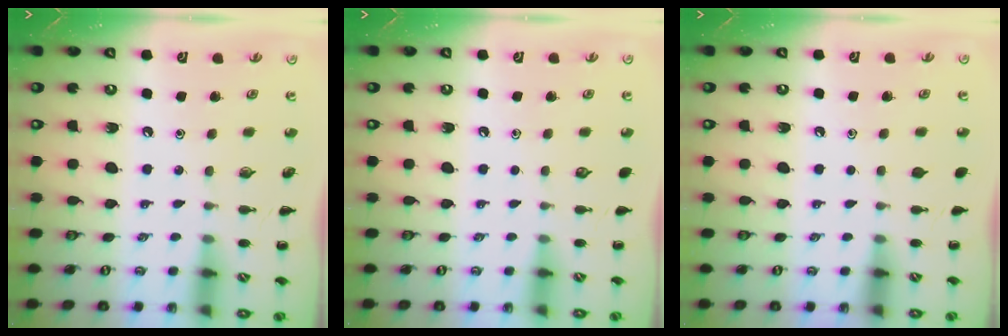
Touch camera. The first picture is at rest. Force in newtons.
{"total": 0.0}
{"total": 0.6, "press": 0.6, "slide": 0.1}